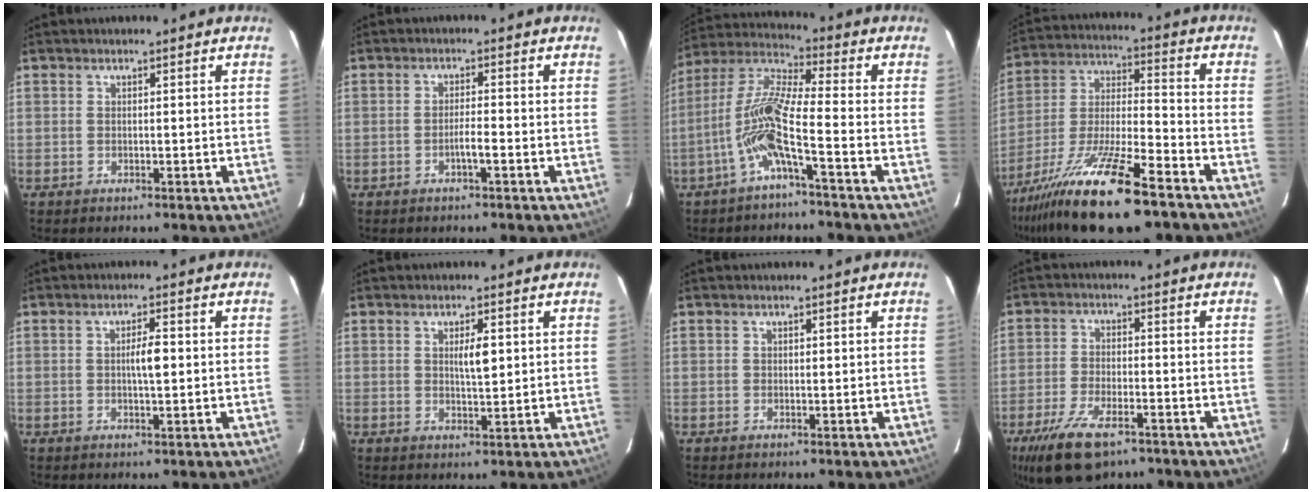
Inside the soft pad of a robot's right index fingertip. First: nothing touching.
{"total": 2.1, "force": [-1.0, 0.0, 1.8], "torque": [-0.030, 0.001, -0.020]}
{"total": 9.8, "force": [-4.0, -0.1, 9.0], "torque": [-0.194, 0.014, -0.086]}
{"total": 19.8, "force": [-13.5, 2.5, 14.2], "torque": [-0.267, -0.035, -0.242]}
{"total": 3.1, "force": [0.1, 0.5, 3.0], "torque": [-0.052, 0.001, 0.000]}
{"total": 3.1, "force": [0.8, 0.6, 2.9], "torque": [-0.049, -0.003, 0.013]}
{"total": 0.0}
{"total": 10.2, "force": [-6.7, 3.5, 6.8], "torque": [-0.132, -0.016, -0.114]}